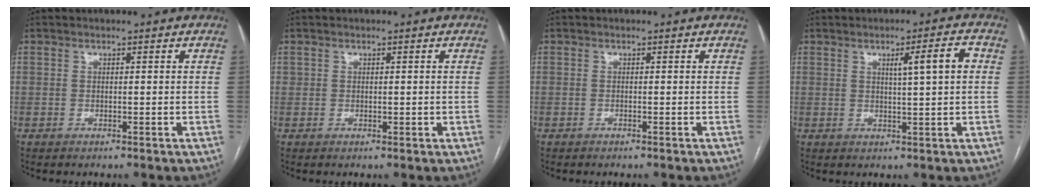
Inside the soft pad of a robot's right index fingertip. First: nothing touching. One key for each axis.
{"total": 0.7, "fx": 0.2, "fy": 0.6, "fz": 0.2, "tx": -0.001, "ty": 0.005, "tz": 0.007}
{"total": 0.0}
{"total": 5.2, "fx": 1.3, "fy": -0.1, "fz": 5.1, "tx": -0.076, "ty": 0.004, "tz": 0.020}